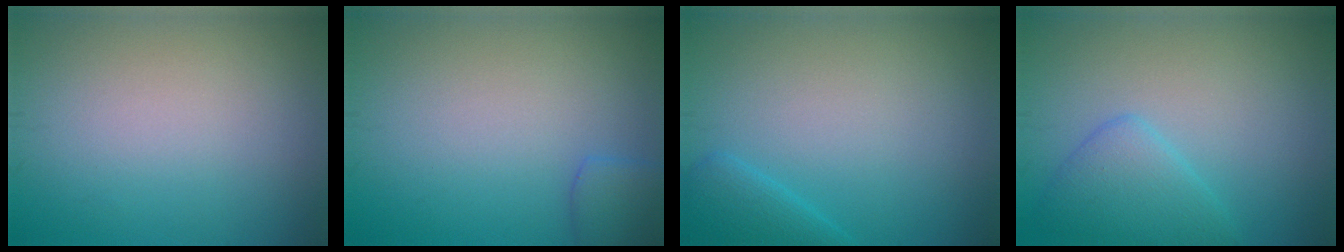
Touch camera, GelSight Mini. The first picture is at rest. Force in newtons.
{"total": 2.0, "press": 2.0, "slide": 0.1}
{"total": 2.0, "press": 2.0, "slide": 0.1}
{"total": 2.3, "press": 2.3, "slide": 0.0}